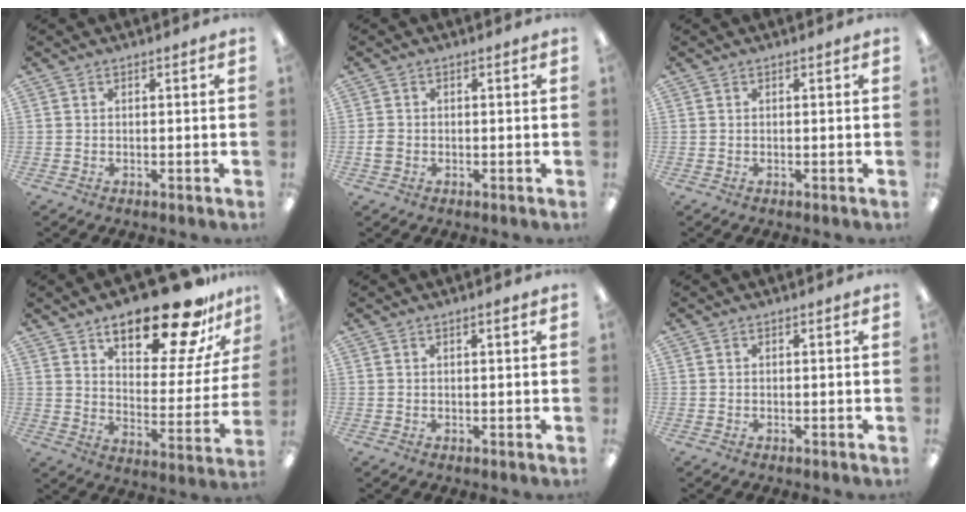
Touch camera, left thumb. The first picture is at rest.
{"total": 2.0, "force": [-0.5, 1.6, 1.0], "torque": [-0.017, 0.003, -0.009]}
{"total": 0.0}
{"total": 23.7, "force": [17.0, 8.3, 14.3], "torque": [-0.194, -0.112, 0.276]}
{"total": 1.0, "force": [0.6, 0.1, 0.8], "torque": [-0.016, 0.000, 0.010]}
{"total": 0.0}